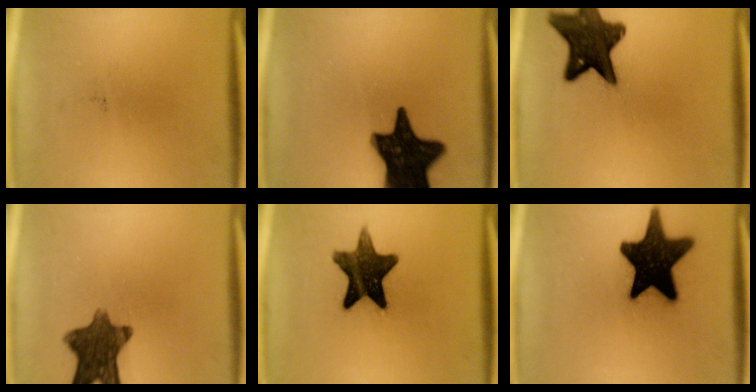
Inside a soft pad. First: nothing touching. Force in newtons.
{"total": 18.7}
{"total": 14.2}
{"total": 10.6}
{"total": 13.6}
{"total": 19.8}